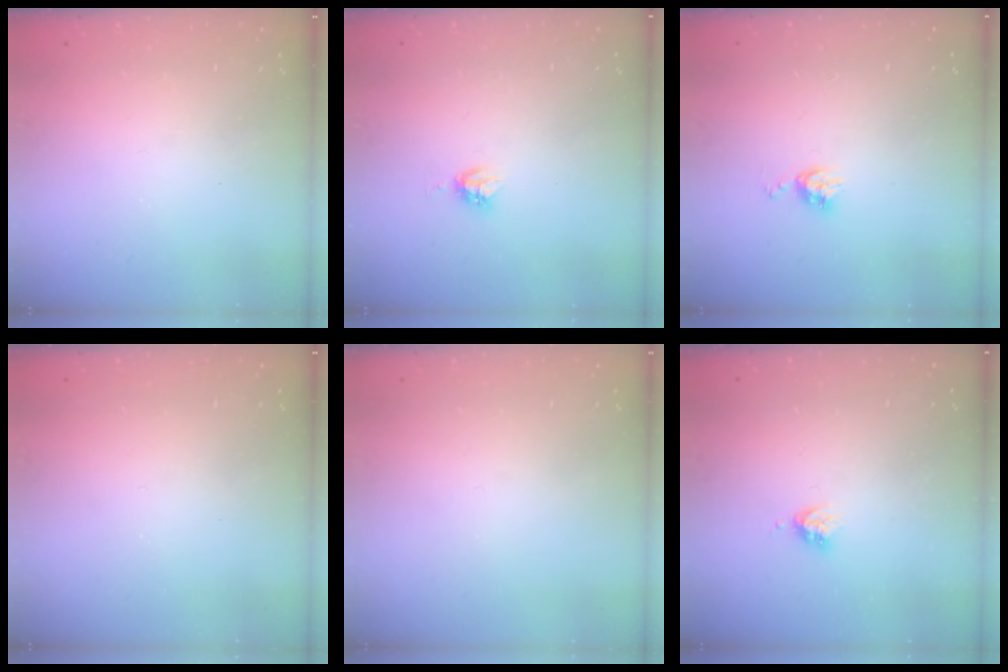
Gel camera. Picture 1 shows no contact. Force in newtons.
{"total": 4.1, "press": 4.1, "slide": 0.2}
{"total": 6.1, "press": 6.1, "slide": 0.6}
{"total": 0.0}
{"total": 0.0}
{"total": 3.2, "press": 3.2, "slide": 0.3}